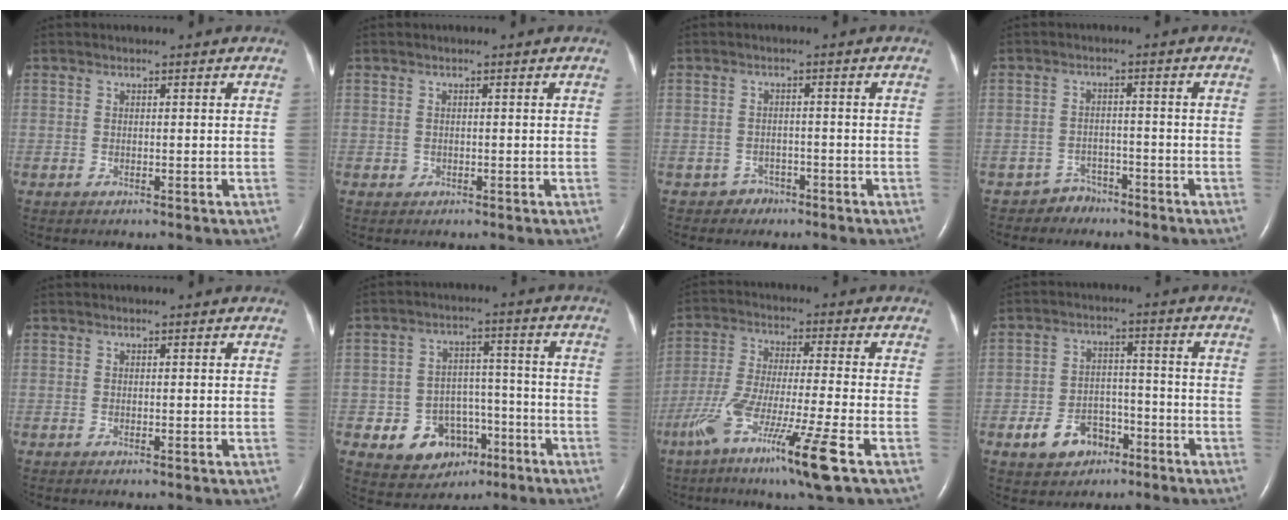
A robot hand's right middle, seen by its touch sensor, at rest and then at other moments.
{"total": 0.5, "force": [-0.2, 0.5, 0.0], "torque": [-0.003, 0.003, -0.004]}
{"total": 2.3, "force": [-1.6, 1.6, -0.4], "torque": [0.003, 0.010, -0.026]}
{"total": 3.2, "force": [-2.5, 1.8, -0.7], "torque": [0.007, 0.008, -0.041]}
{"total": 0.0}
{"total": 9.3, "force": [-4.2, 7.2, 4.0], "torque": [-0.067, 0.025, -0.054]}
{"total": 14.3, "force": [-7.4, -0.4, 12.2], "torque": [-0.251, -0.040, -0.135]}
{"total": 7.1, "force": [-3.8, 5.0, 3.3], "torque": [-0.069, 0.016, -0.055]}